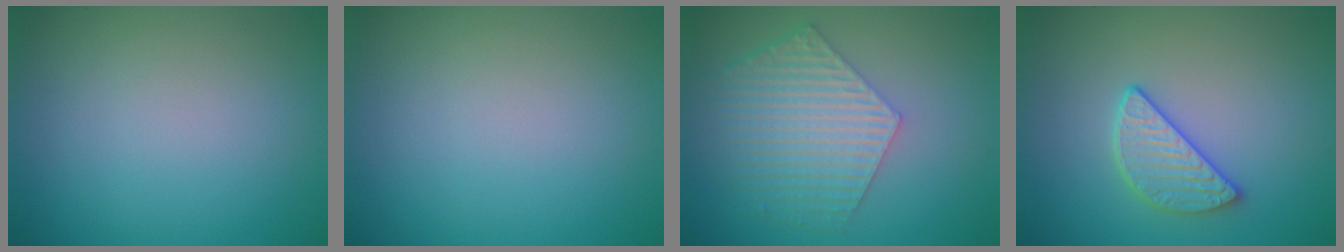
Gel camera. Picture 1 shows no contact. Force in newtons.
{"total": 0.0}
{"total": 5.9, "press": 4.5, "slide": 3.8}
{"total": 2.9, "press": 2.6, "slide": 1.1}